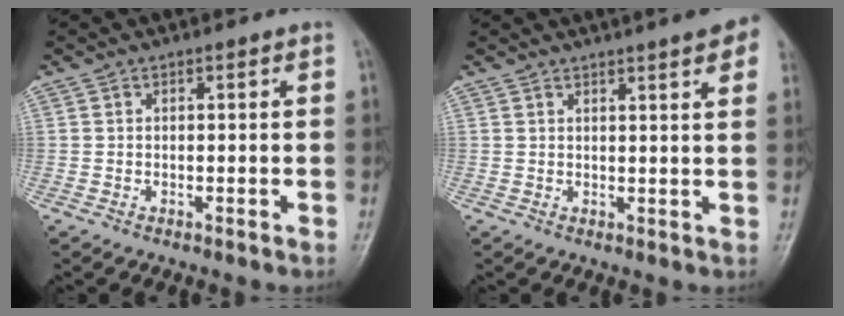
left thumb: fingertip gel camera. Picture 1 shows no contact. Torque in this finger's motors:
{"motor_torque": [1.06, -0.36, 1.43, -1.34, 0.05]}